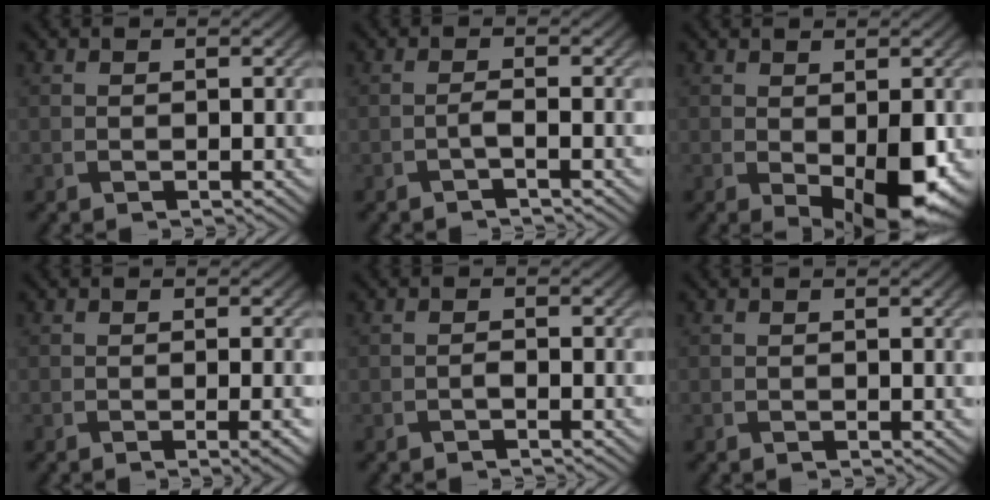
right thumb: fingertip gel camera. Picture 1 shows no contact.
{"total": 1.3, "force": [-0.7, 0.1, 1.1], "torque": [-0.021, 0.007, -0.017]}
{"total": 7.8, "force": [-2.0, 3.6, 6.6], "torque": [-0.105, -0.031, -0.007]}
{"total": 2.8, "force": [-0.3, 0.6, 2.7], "torque": [-0.036, 0.004, -0.009]}
{"total": 0.7, "force": [-0.5, 0.1, 0.5], "torque": [-0.008, 0.002, -0.008]}
{"total": 0.9, "force": [0.2, 0.1, 0.9], "torque": [-0.013, 0.001, 0.002]}